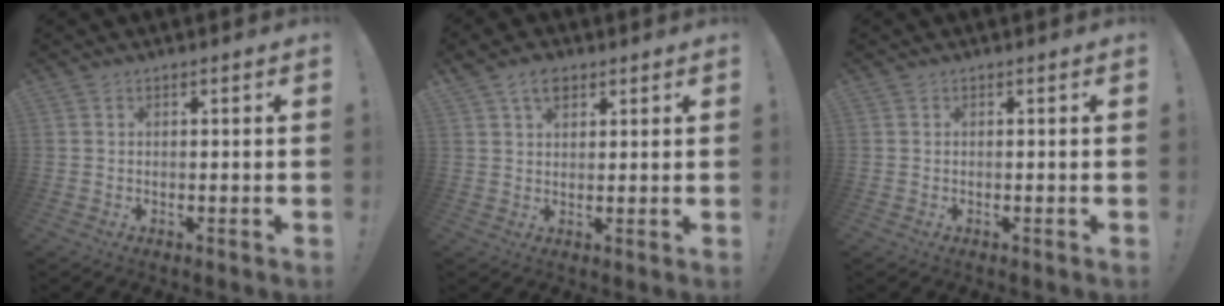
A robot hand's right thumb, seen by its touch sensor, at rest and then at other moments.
{"total": 5.9, "force": [3.5, 3.7, 3.1], "torque": [-0.047, -0.009, 0.064]}
{"total": 0.0}